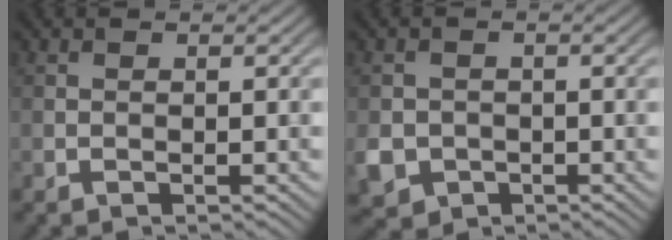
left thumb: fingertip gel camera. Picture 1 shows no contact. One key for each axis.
{"total": 3.7, "fx": -1.4, "fy": 3.2, "fz": 1.4, "tx": -0.039, "ty": -0.014, "tz": -0.031}